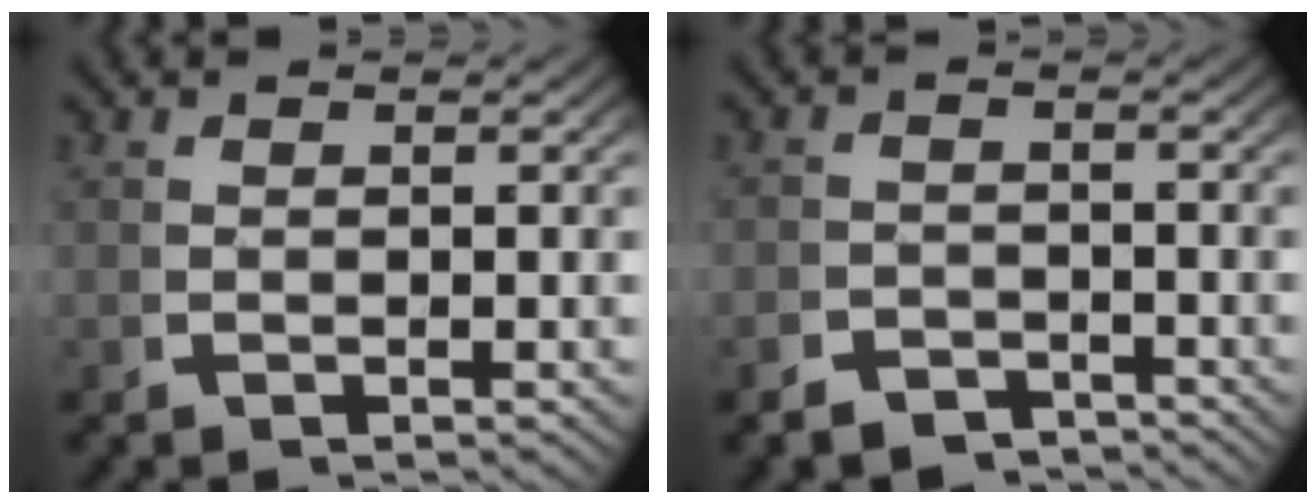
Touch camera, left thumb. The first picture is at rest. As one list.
[{"total": 3.1, "force": [-2.7, 1.3, 0.2], "torque": [0.004, -0.015, -0.049]}]